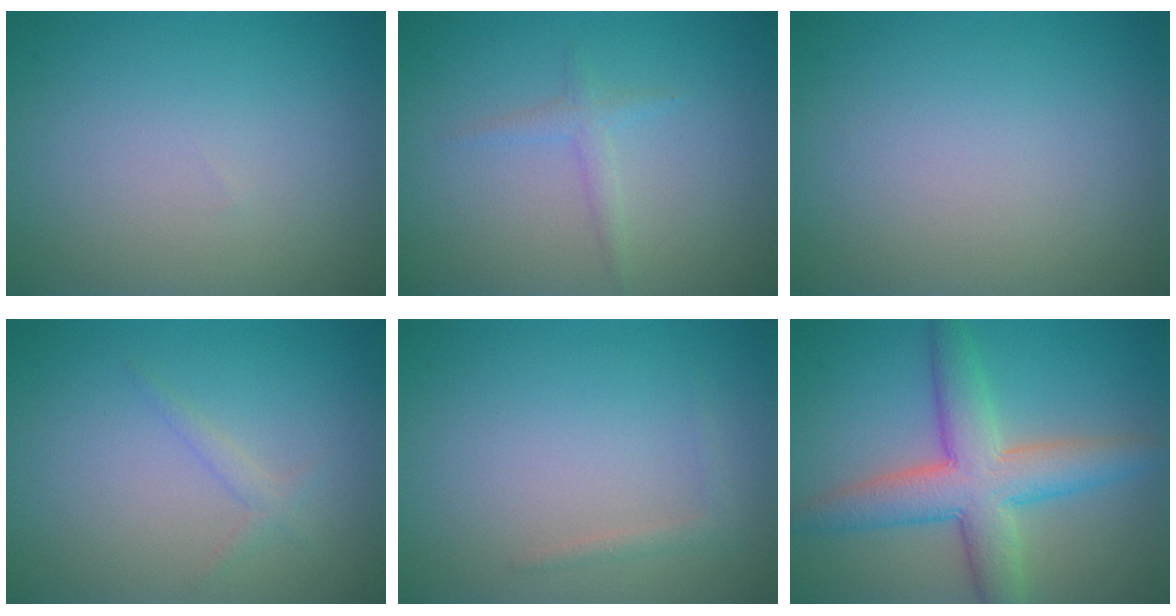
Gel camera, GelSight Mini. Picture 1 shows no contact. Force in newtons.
{"total": 1.3, "press": 1.3, "slide": 0.1}
{"total": 0.0}
{"total": 1.1, "press": 1.1, "slide": 0.1}
{"total": 0.9, "press": 0.9, "slide": 0.1}
{"total": 6.9, "press": 6.9, "slide": 0.4}